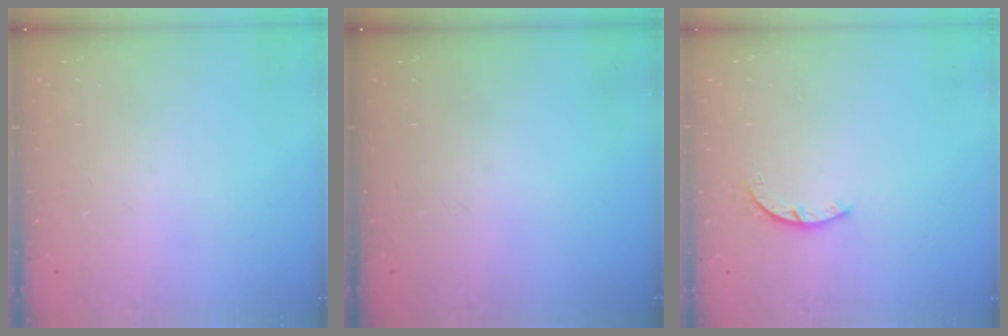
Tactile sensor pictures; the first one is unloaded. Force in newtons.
{"total": 0.0}
{"total": 2.4, "press": 2.4, "slide": 0.3}